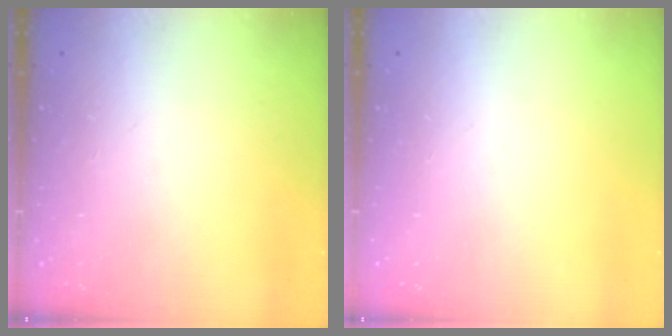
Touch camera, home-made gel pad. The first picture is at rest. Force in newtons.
{"total": 0.0}